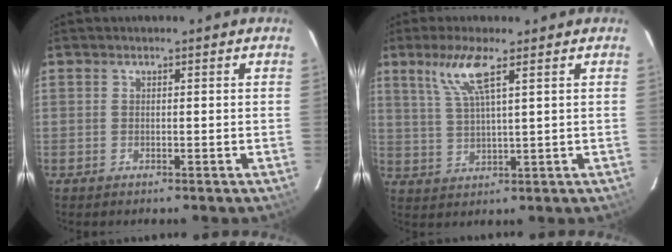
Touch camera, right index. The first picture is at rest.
{"total": 6.8, "force": [3.8, 0.4, 5.6], "torque": [-0.117, 0.000, 0.080]}